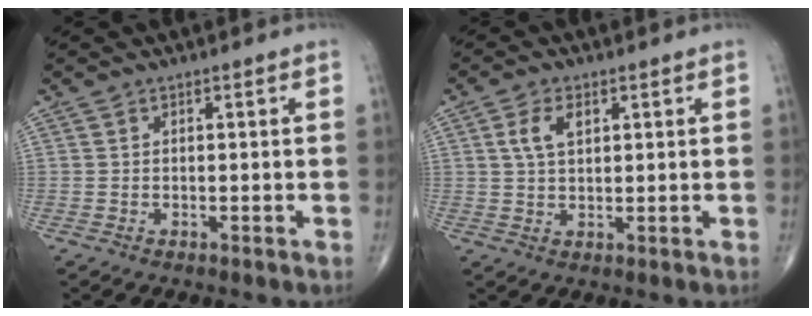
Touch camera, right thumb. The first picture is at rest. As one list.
[{"total": 4.8, "force": [1.7, 2.6, 3.6], "torque": [-0.070, 0.001, 0.032]}]